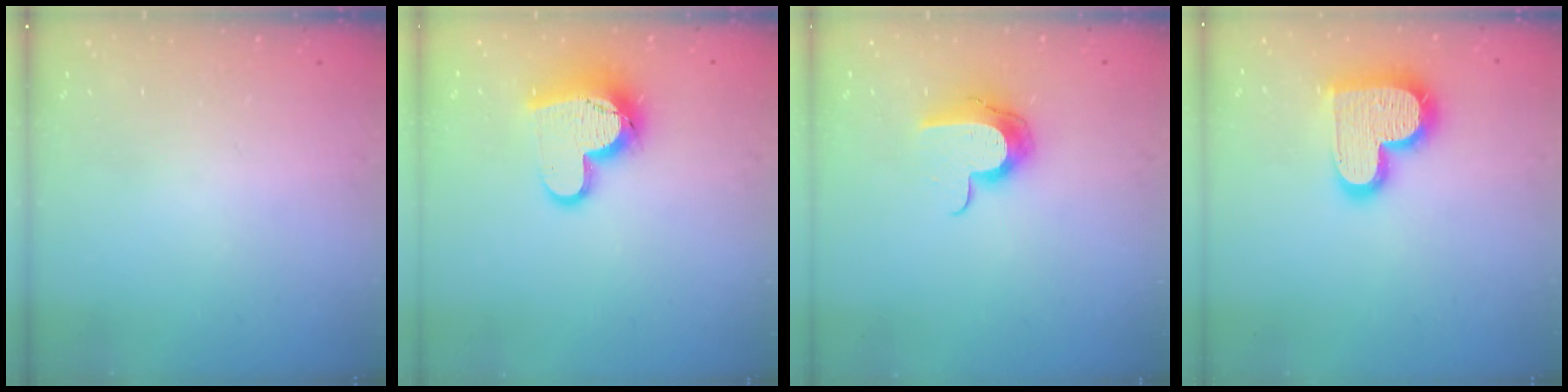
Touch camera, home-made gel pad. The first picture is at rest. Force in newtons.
{"total": 15.0, "press": 15.0, "slide": 1.0}
{"total": 11.3, "press": 11.2, "slide": 0.7}
{"total": 17.5, "press": 17.4, "slide": 1.3}